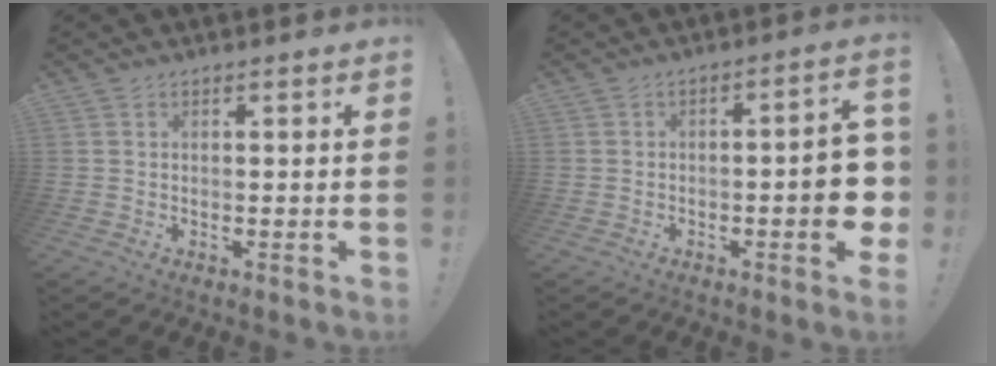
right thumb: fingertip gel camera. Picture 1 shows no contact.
{"total": 9.5, "force": [-2.4, 2.4, 8.9], "torque": [-0.120, 0.009, -0.038]}